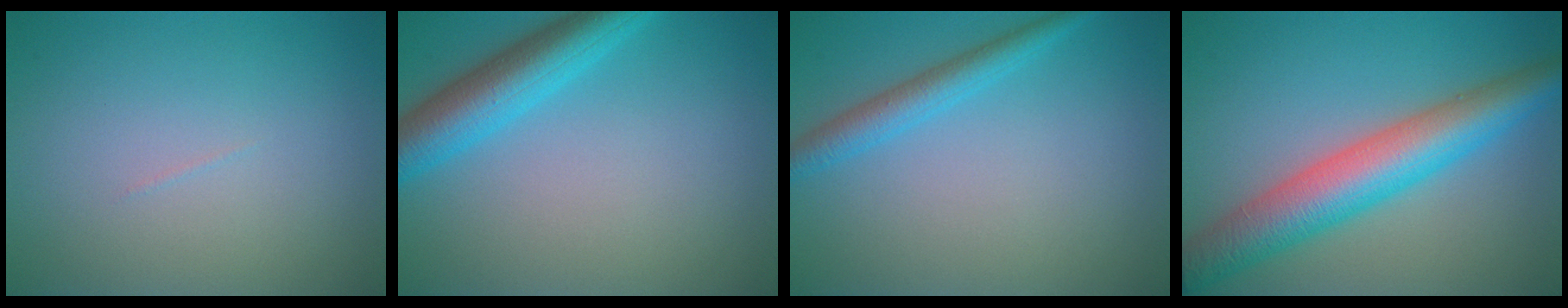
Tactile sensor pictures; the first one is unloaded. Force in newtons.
{"total": 5.7, "press": 5.7, "slide": 0.3}
{"total": 2.8, "press": 2.7, "slide": 0.2}
{"total": 7.9, "press": 7.9, "slide": 0.2}